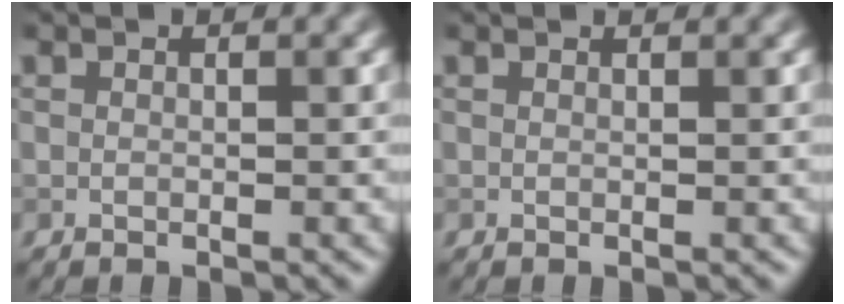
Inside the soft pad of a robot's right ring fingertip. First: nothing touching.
{"total": 0.8, "force": [0.8, 0.1, 0.2], "torque": [-0.004, -0.002, 0.006]}